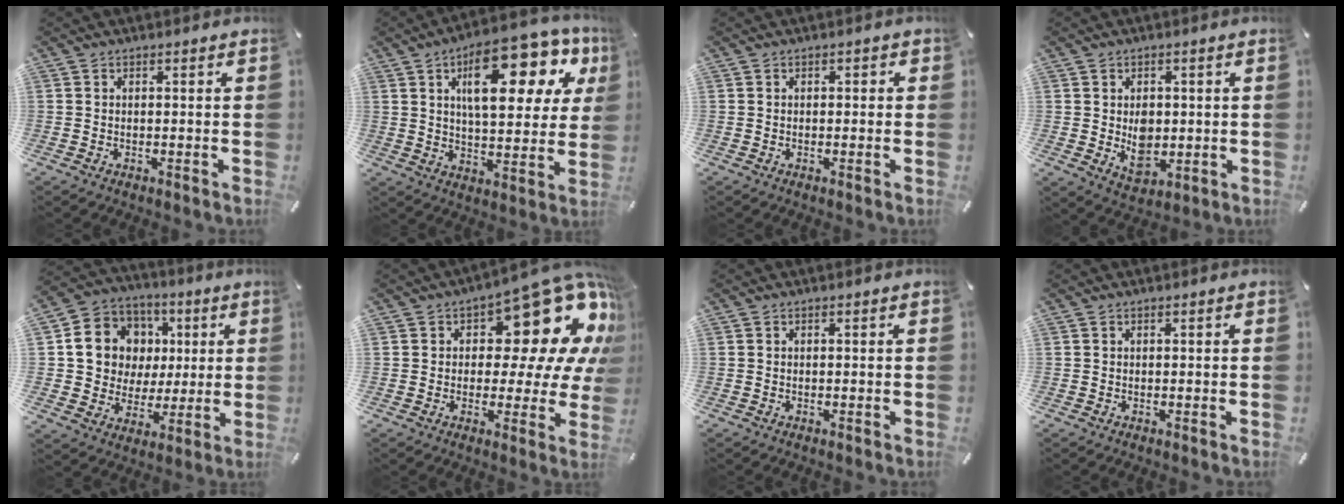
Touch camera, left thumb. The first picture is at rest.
{"total": 21.6, "force": [10.2, 8.8, 17.0], "torque": [-0.251, -0.046, 0.160]}
{"total": 0.7, "force": [-0.3, 0.5, 0.4], "torque": [-0.010, 0.001, -0.006]}
{"total": 6.4, "force": [0.1, 5.0, 3.9], "torque": [-0.044, -0.002, 0.006]}
{"total": 14.1, "force": [2.8, 13.1, 4.4], "torque": [-0.067, -0.004, 0.063]}
{"total": 19.8, "force": [9.8, 9.7, 14.2], "torque": [-0.180, -0.081, 0.161]}
{"total": 0.0}
{"total": 0.0}